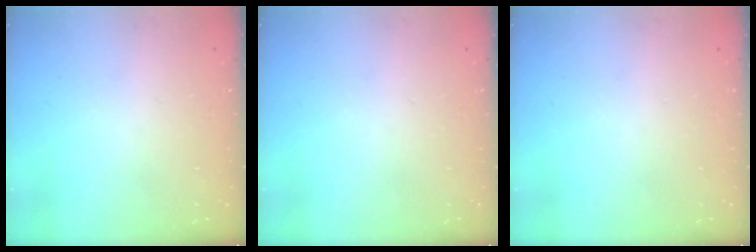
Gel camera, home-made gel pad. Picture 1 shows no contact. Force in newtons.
{"total": 0.0}
{"total": 0.0}